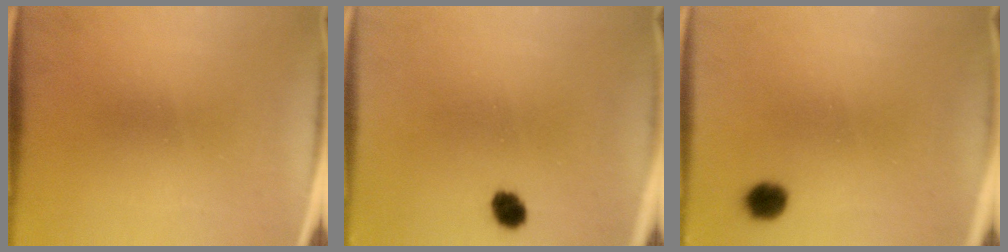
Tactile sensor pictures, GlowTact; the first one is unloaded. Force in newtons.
{"total": 3.4}
{"total": 3.5}